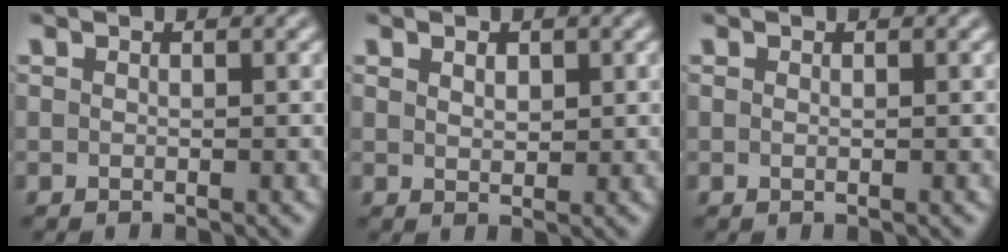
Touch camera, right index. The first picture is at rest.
{"total": 1.0, "force": [0.7, -0.2, 0.7], "torque": [-0.003, -0.012, 0.024]}
{"total": 0.0}